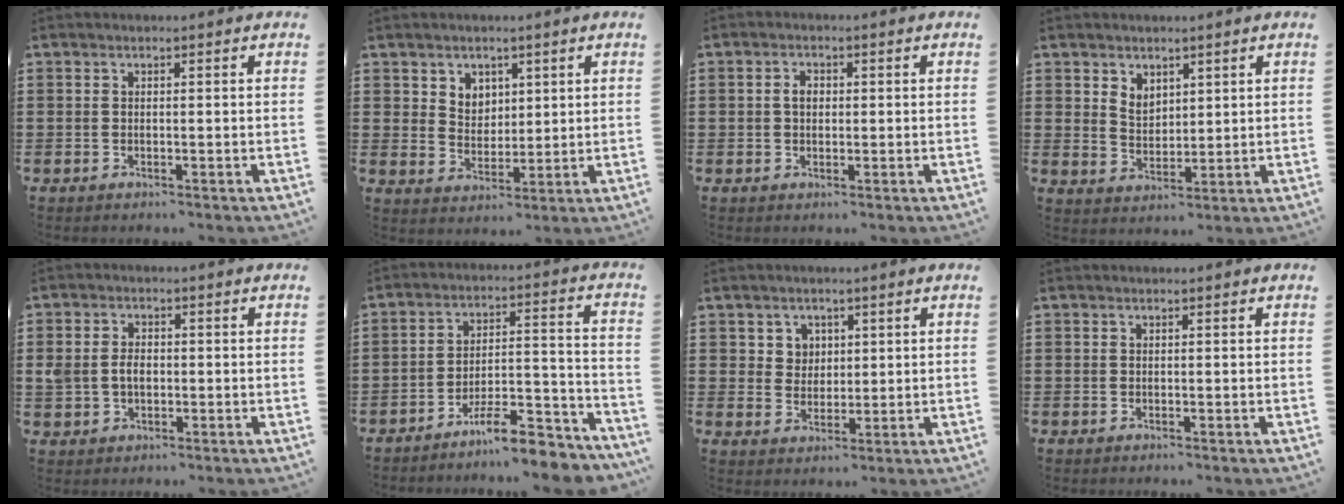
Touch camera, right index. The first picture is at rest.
{"total": 4.3, "force": [2.7, 3.3, 0.4], "torque": [-0.016, 0.004, 0.048]}
{"total": 2.1, "force": [0.2, 1.4, 1.6], "torque": [-0.033, 0.007, 0.002]}
{"total": 3.6, "force": [2.5, 2.5, 0.8], "torque": [-0.025, 0.009, 0.046]}
{"total": 3.4, "force": [-0.2, 2.5, 2.3], "torque": [-0.064, 0.002, -0.009]}
{"total": 9.3, "force": [-8.2, 1.2, 4.3], "torque": [-0.056, 0.025, -0.150]}
{"total": 3.5, "force": [1.7, 3.0, 0.5], "torque": [-0.016, 0.009, 0.029]}
{"total": 0.0}